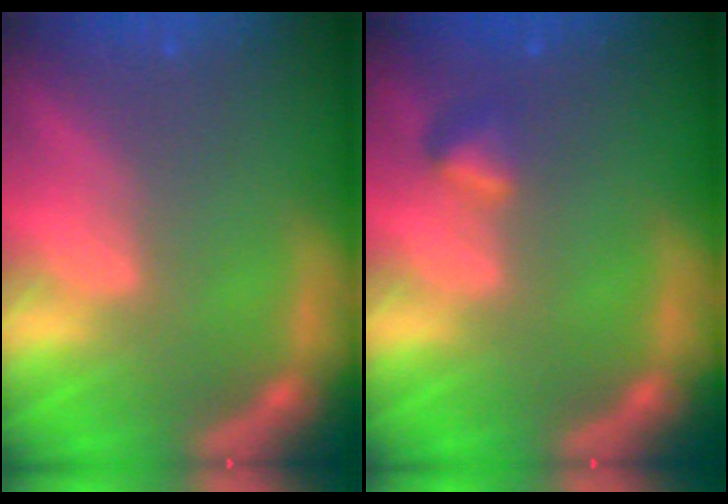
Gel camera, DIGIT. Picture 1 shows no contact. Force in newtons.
{"total": 1.4}